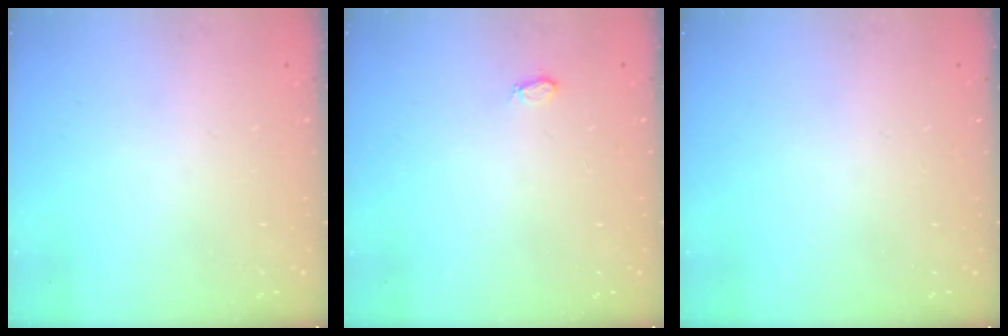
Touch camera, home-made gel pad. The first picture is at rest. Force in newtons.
{"total": 3.5, "press": 3.5, "slide": 0.5}
{"total": 0.0}